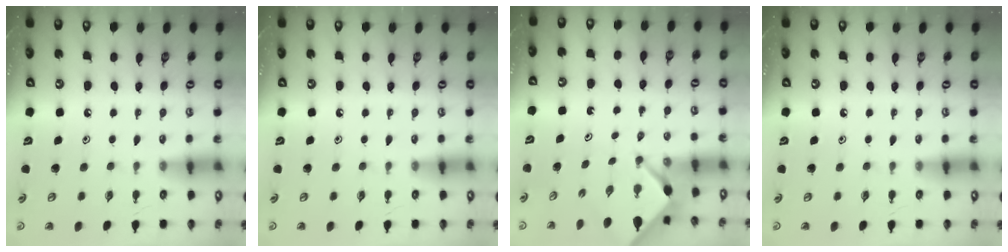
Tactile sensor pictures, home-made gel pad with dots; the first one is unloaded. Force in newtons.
{"total": 0.0}
{"total": 2.4, "press": 2.4, "slide": 0.4}
{"total": 0.0}